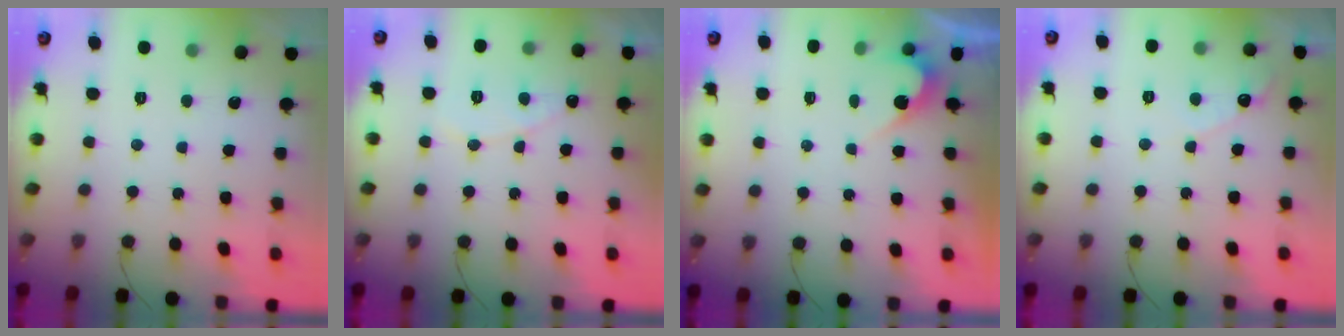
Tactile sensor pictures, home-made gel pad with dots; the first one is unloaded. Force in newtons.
{"total": 6.1, "press": 6.1, "slide": 0.5}
{"total": 3.2, "press": 3.2, "slide": 0.2}
{"total": 4.7, "press": 4.7, "slide": 0.2}